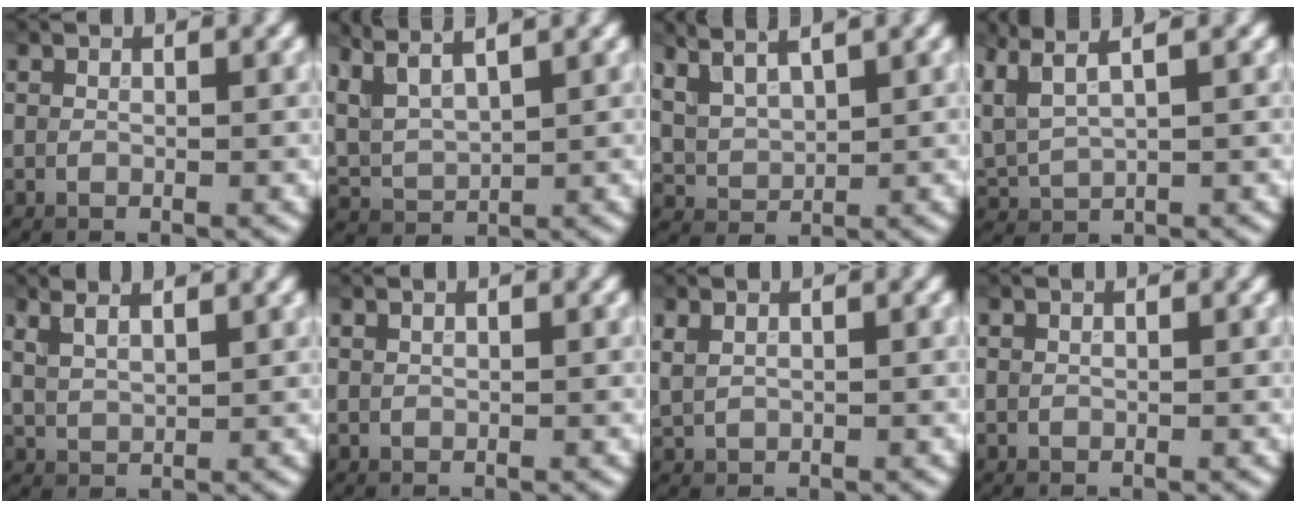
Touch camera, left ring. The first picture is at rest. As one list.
[{"total": 6.0, "force": [4.6, 1.8, 3.4], "torque": [-0.091, 0.023, 0.074]}, {"total": 5.1, "force": [3.8, 1.9, 2.9], "torque": [-0.070, 0.024, 0.059]}, {"total": 4.4, "force": [3.0, 1.2, 3.0], "torque": [-0.080, 0.016, 0.062]}, {"total": 4.3, "force": [3.2, 1.5, 2.5], "torque": [-0.043, 0.023, 0.040]}, {"total": 0.5, "force": [0.5, 0.2, 0.2], "torque": [-0.006, 0.000, 0.007]}, {"total": 1.1, "force": [0.7, 0.4, 0.6], "torque": [-0.016, 0.000, 0.021]}, {"total": 0.0}]